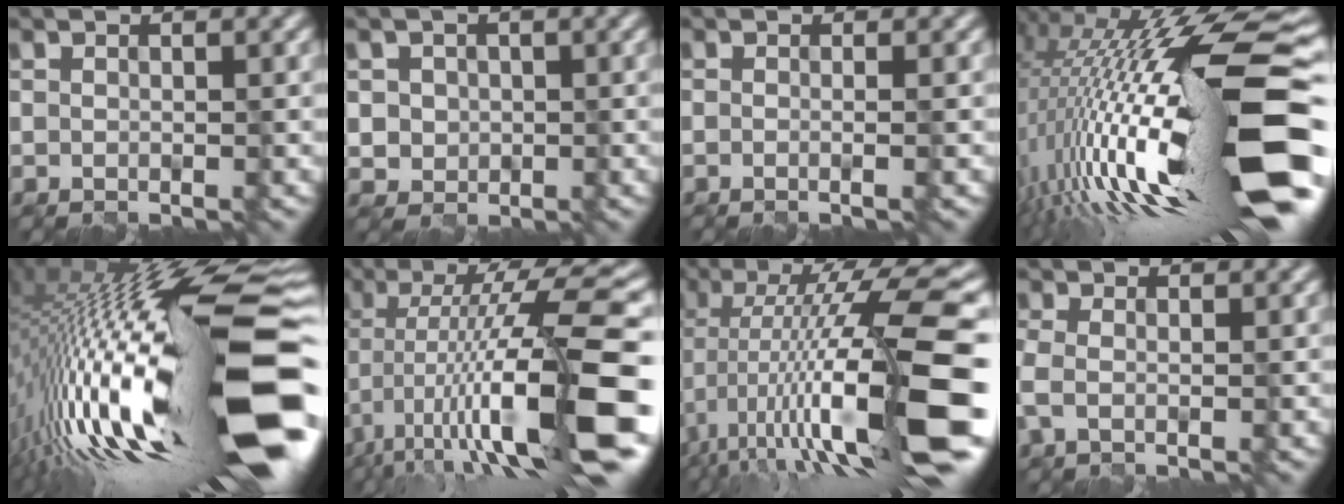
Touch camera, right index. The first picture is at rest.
{"total": 2.3, "force": [0.3, 2.2, 0.6], "torque": [-0.011, 0.004, 0.019]}
{"total": 2.0, "force": [0.0, 1.0, 1.7], "torque": [0.002, -0.002, -0.023]}
{"total": 20.0, "force": [-1.5, 5.1, 19.3], "torque": [-0.319, -0.001, -0.032]}
{"total": 21.6, "force": [-3.2, 5.4, 20.6], "torque": [-0.343, 0.013, -0.076]}
{"total": 14.6, "force": [-4.1, 3.3, 13.7], "torque": [-0.223, 0.015, -0.062]}
{"total": 16.0, "force": [-3.6, 3.4, 15.3], "torque": [-0.255, 0.016, -0.053]}
{"total": 1.6, "force": [-0.3, 1.0, 1.2], "torque": [-0.035, -0.003, -0.009]}